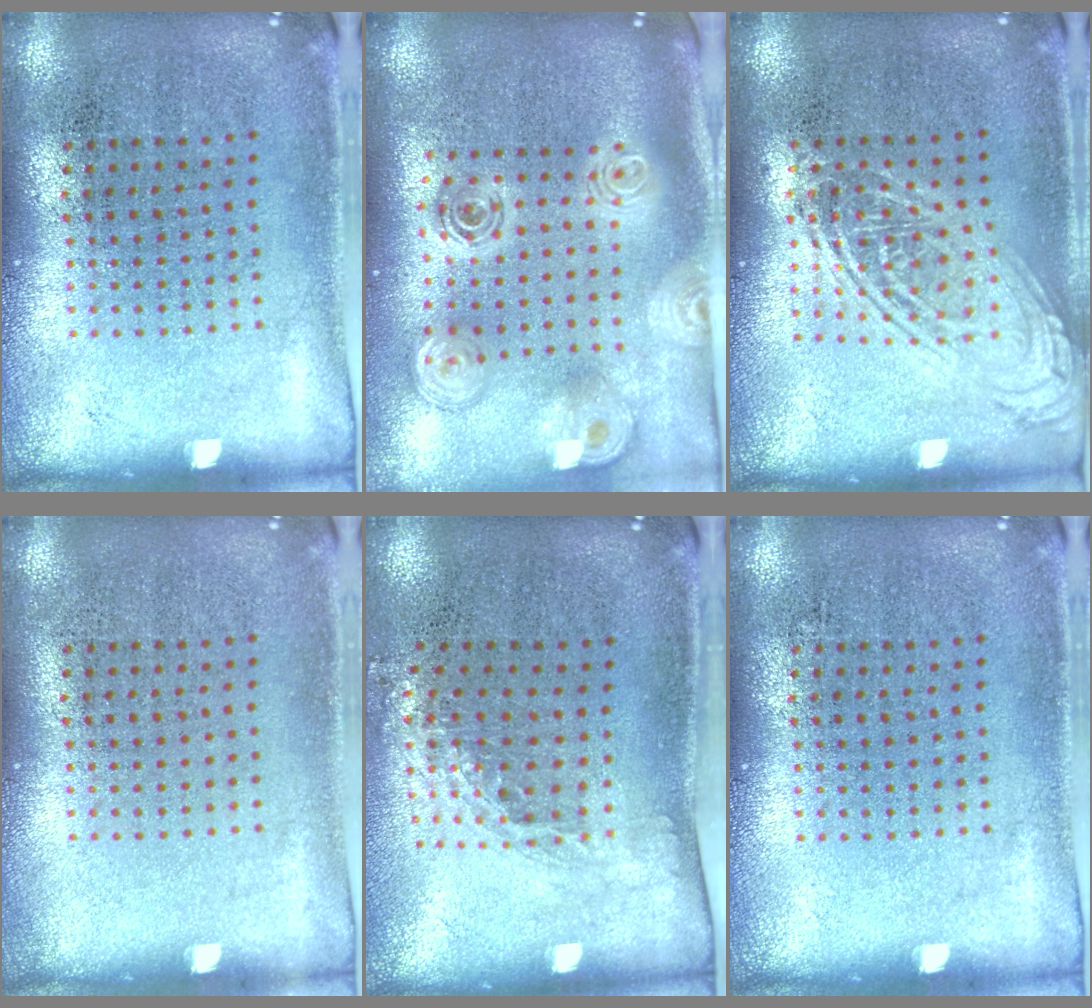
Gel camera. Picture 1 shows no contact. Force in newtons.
{"total": 2.6, "press": 1.9, "slide": 1.8}
{"total": 2.1, "press": 2.1, "slide": 0.1}
{"total": 0.0}
{"total": 1.5, "press": 1.1, "slide": 1.0}
{"total": 0.0}